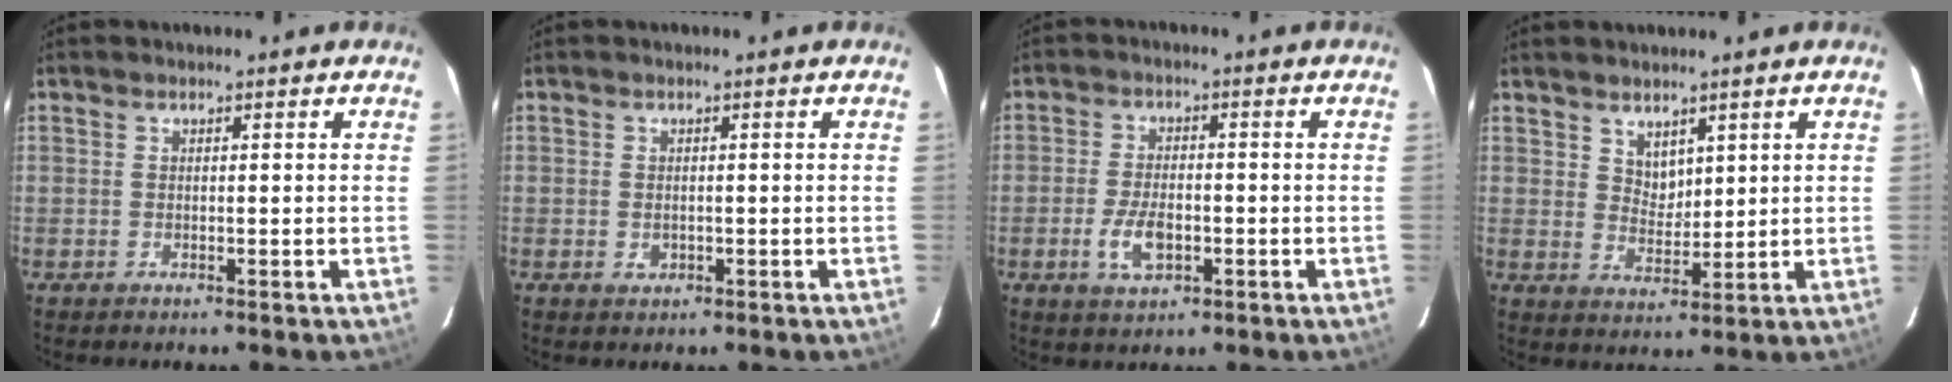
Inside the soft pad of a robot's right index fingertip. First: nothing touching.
{"total": 1.5, "force": [-0.3, 1.2, 0.7], "torque": [-0.009, 0.002, -0.004]}
{"total": 6.4, "force": [-2.2, 3.3, 5.1], "torque": [-0.108, -0.004, -0.036]}
{"total": 4.0, "force": [2.9, 2.4, 1.3], "torque": [-0.011, 0.000, 0.056]}